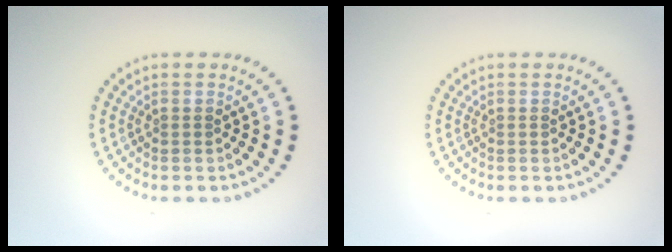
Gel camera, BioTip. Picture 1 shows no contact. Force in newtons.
{"total": 0.0}